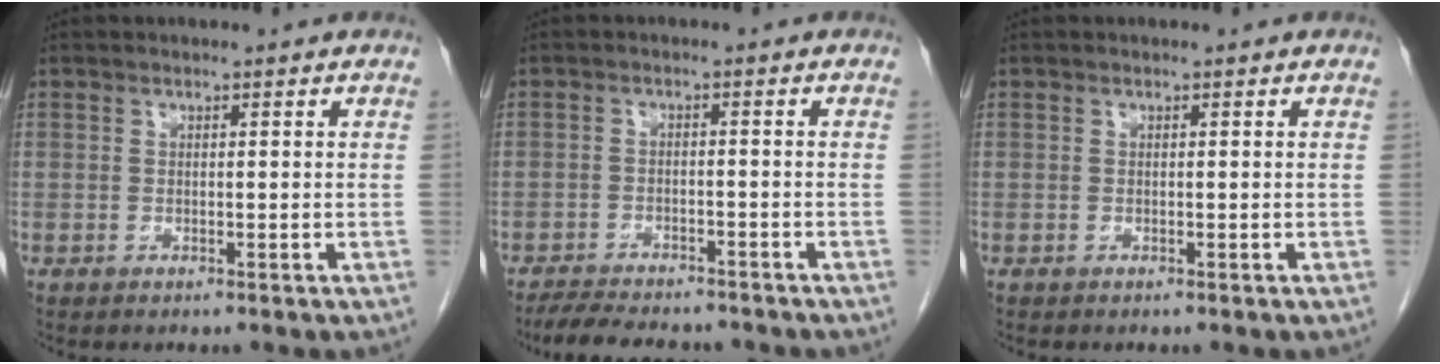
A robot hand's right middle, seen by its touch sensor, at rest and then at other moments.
{"total": 9.3, "force": [-8.3, 2.1, 3.5], "torque": [-0.058, -0.008, -0.123]}
{"total": 0.0}